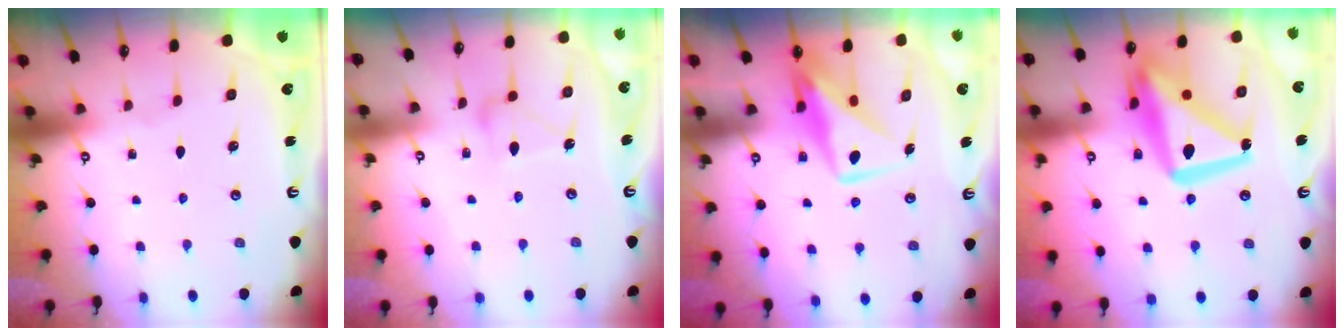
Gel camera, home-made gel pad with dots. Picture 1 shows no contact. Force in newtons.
{"total": 11.1, "press": 11.1, "slide": 0.5}
{"total": 11.0, "press": 10.9, "slide": 0.9}
{"total": 19.0, "press": 18.9, "slide": 2.4}